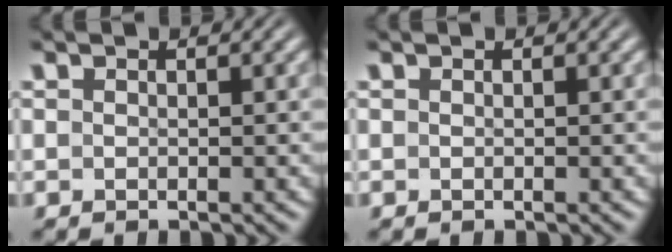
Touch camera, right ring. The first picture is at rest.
{"total": 0.0}